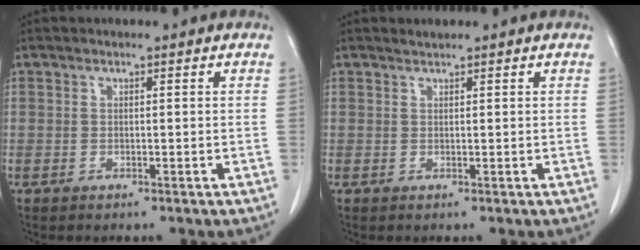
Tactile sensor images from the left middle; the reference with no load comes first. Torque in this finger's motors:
{"motor_torque": [0.05, -0.04, -0.03, 0.00]}